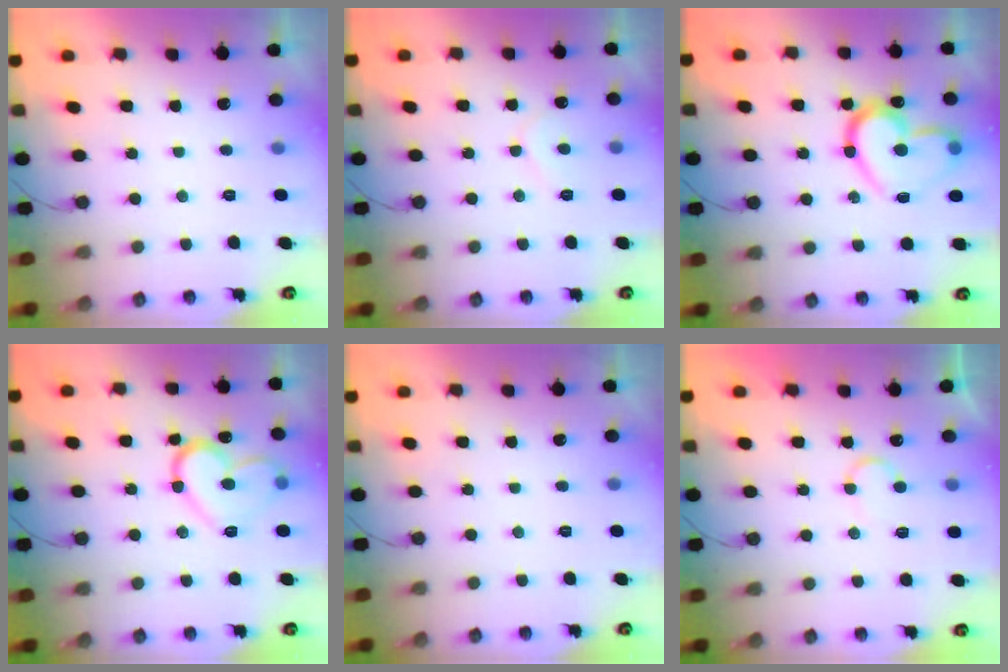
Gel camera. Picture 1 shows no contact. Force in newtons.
{"total": 5.7, "press": 5.7, "slide": 0.5}
{"total": 19.9, "press": 19.8, "slide": 1.8}
{"total": 15.0, "press": 14.9, "slide": 1.5}
{"total": 0.0}
{"total": 7.5, "press": 7.4, "slide": 0.6}